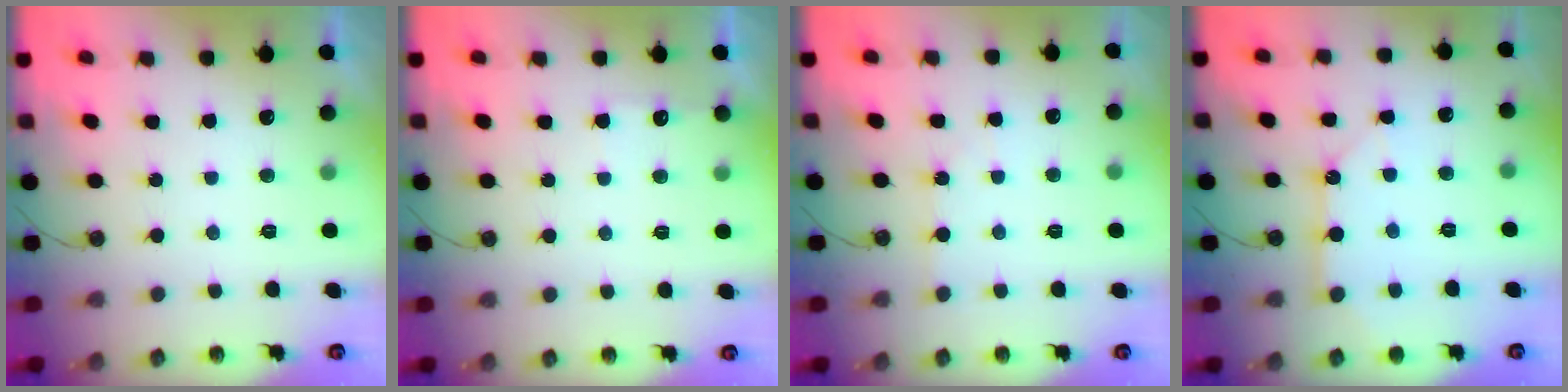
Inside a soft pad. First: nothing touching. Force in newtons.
{"total": 4.5, "press": 4.5, "slide": 0.6}
{"total": 1.6, "press": 1.5, "slide": 0.3}
{"total": 8.1, "press": 8.1, "slide": 0.3}